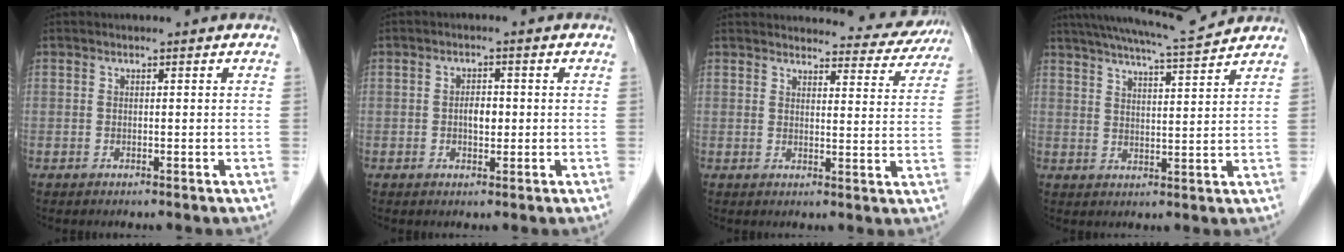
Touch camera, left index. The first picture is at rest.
{"total": 2.4, "force": [-0.2, 1.3, 2.0], "torque": [-0.034, 0.004, -0.002]}
{"total": 14.3, "force": [13.8, 3.2, 2.2], "torque": [0.008, -0.027, 0.136]}
{"total": 11.3, "force": [10.5, -0.6, 4.1], "torque": [-0.074, 0.009, 0.156]}